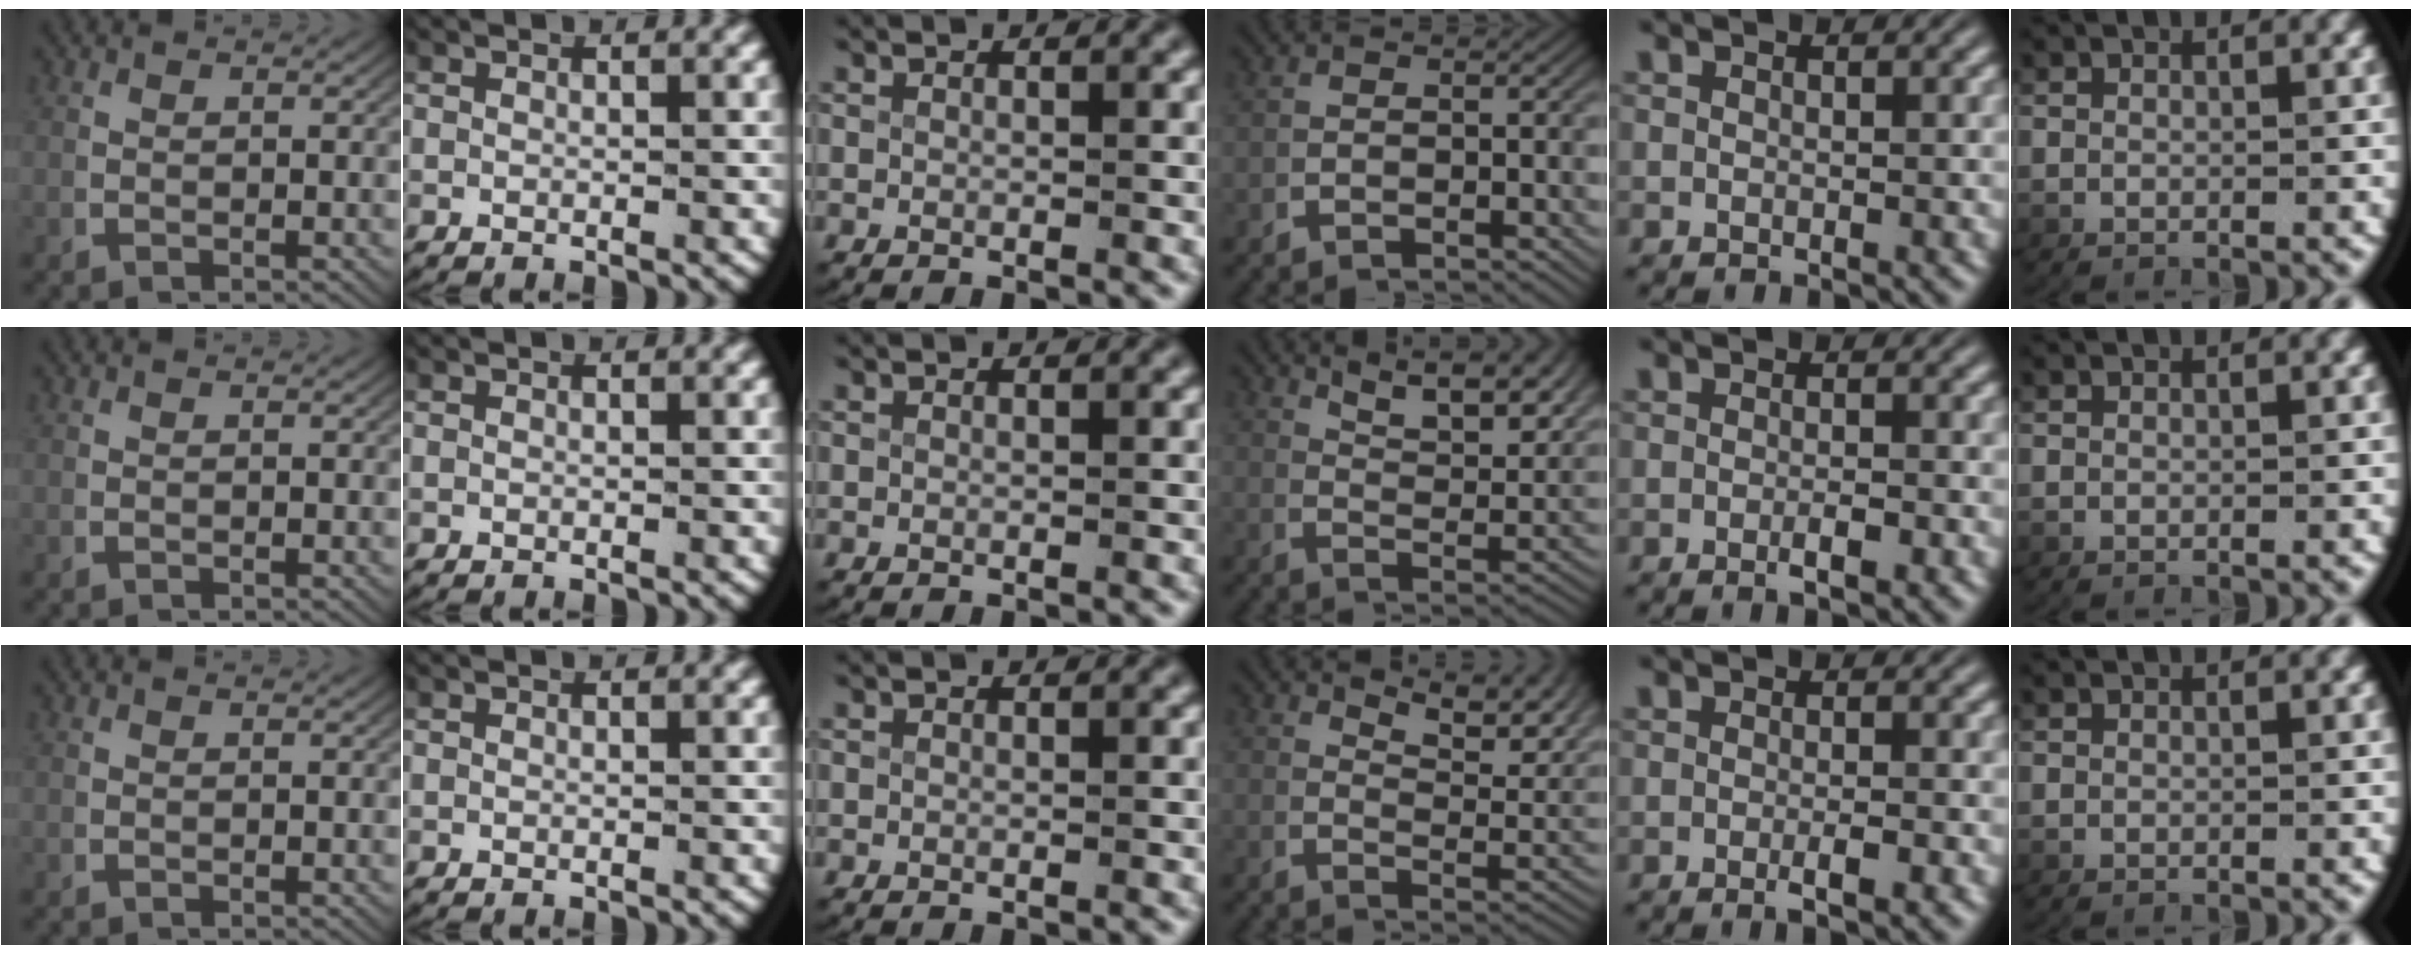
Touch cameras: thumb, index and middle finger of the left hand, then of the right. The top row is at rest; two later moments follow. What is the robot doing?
{"motion": "lift_and_place", "object": "map"}